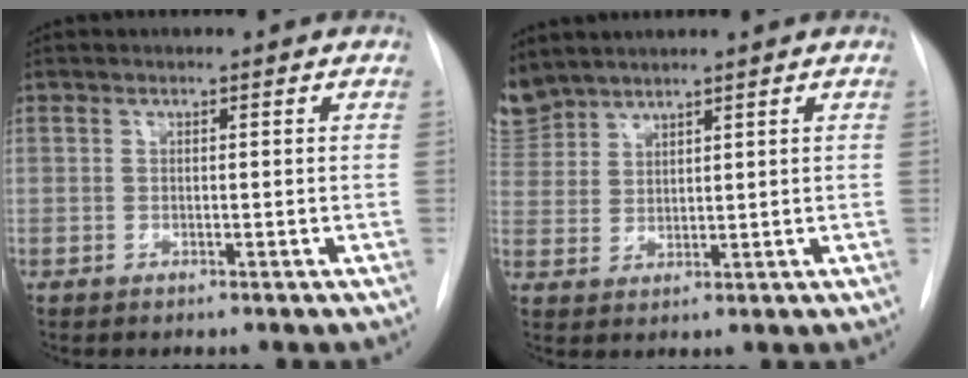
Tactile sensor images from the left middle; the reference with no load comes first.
{"total": 5.9, "force": [5.6, 1.8, 0.3], "torque": [-0.013, 0.007, 0.124]}